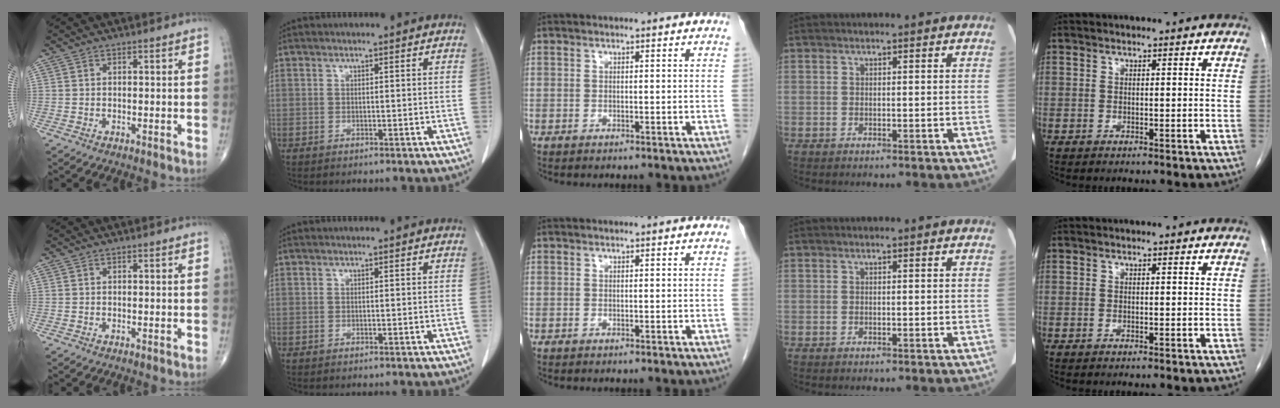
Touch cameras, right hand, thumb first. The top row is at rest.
{}